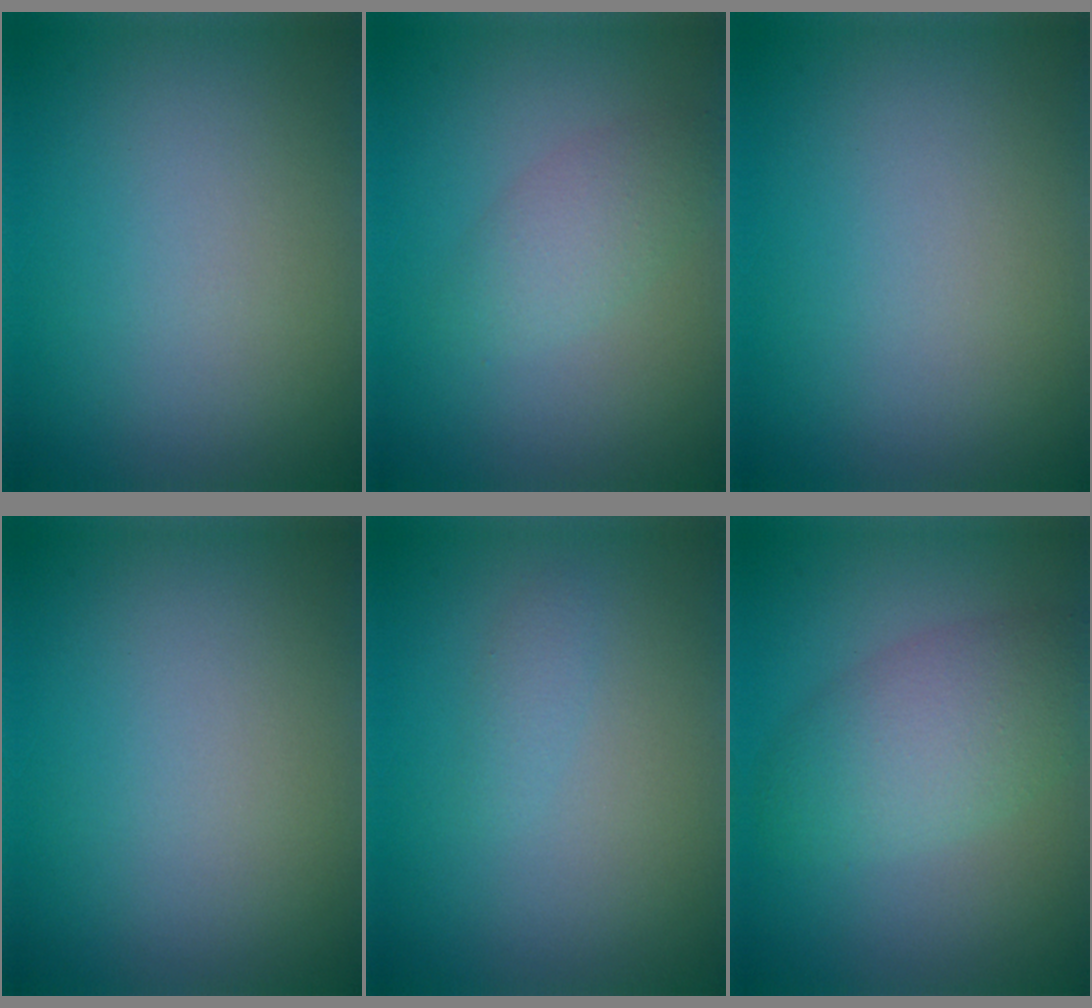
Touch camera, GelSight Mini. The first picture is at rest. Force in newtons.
{"total": 2.4, "press": 2.4, "slide": 0.1}
{"total": 0.0}
{"total": 0.0}
{"total": 0.8, "press": 0.8, "slide": 0.1}
{"total": 5.1, "press": 5.1, "slide": 0.3}